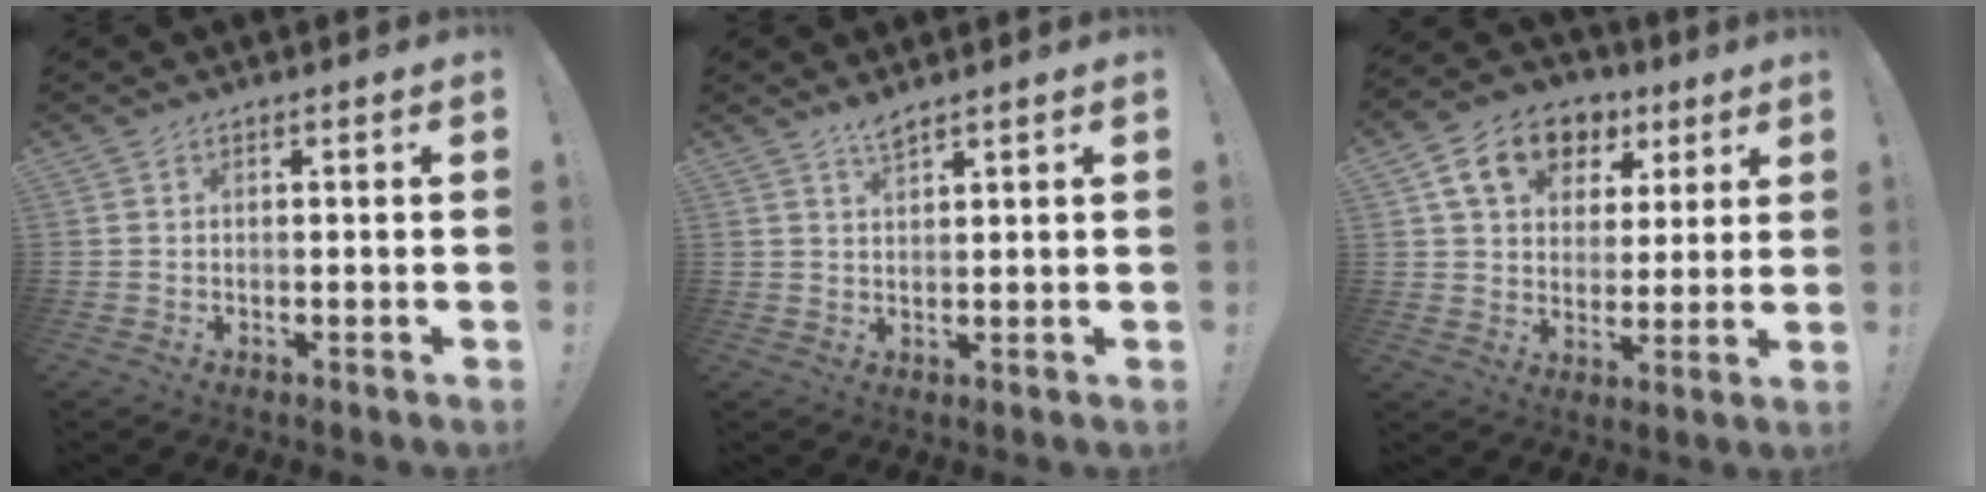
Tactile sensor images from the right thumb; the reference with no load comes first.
{"total": 3.3, "force": [2.8, 0.4, 1.7], "torque": [-0.021, -0.018, 0.048]}
{"total": 14.6, "force": [7.0, 10.5, 7.3], "torque": [-0.111, -0.024, 0.133]}